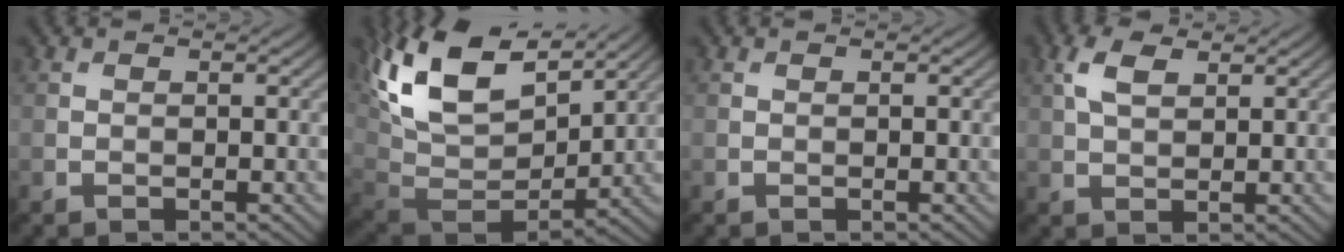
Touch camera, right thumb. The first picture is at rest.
{"total": 17.1, "force": [8.9, 9.3, 11.2], "torque": [-0.266, 0.038, 0.165]}
{"total": 0.0}
{"total": 4.1, "force": [2.0, 2.1, 3.0], "torque": [-0.078, 0.007, 0.038]}